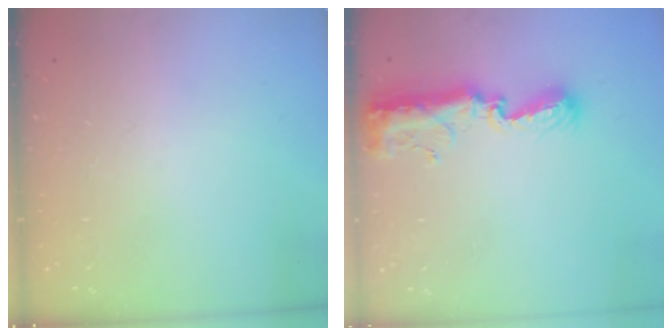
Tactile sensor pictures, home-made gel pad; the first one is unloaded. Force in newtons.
{"total": 14.4, "press": 13.1, "slide": 6.0}